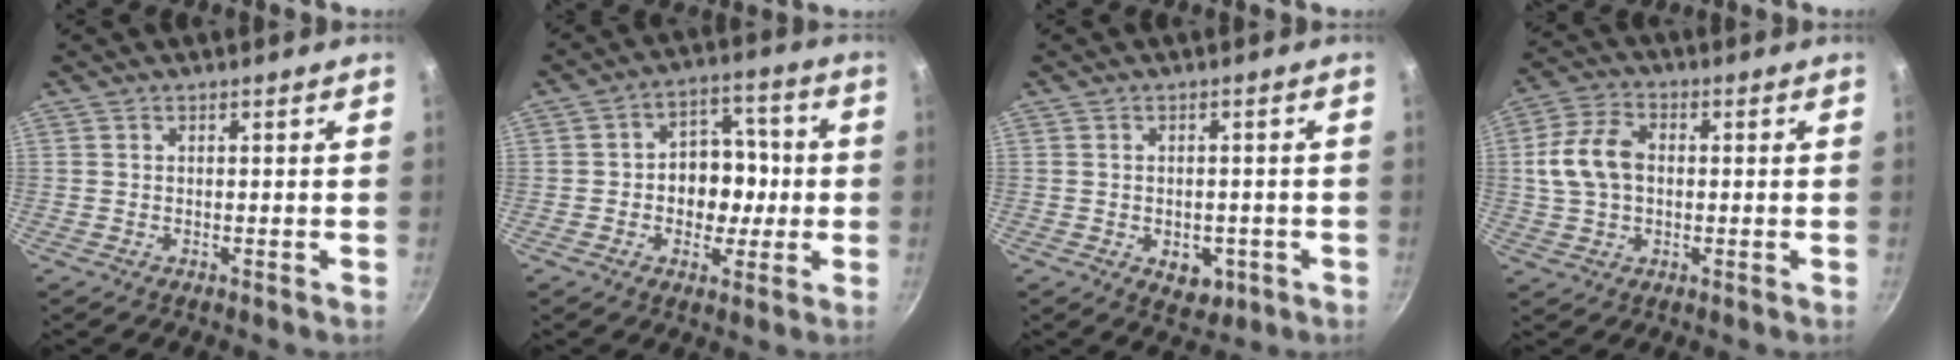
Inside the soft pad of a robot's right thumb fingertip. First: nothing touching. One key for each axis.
{"total": 10.8, "fx": -0.9, "fy": 8.5, "fz": 6.6, "tx": -0.035, "ty": 0.022, "tz": -0.024}
{"total": 5.6, "fx": -2.0, "fy": 3.9, "fz": 3.6, "tx": -0.029, "ty": 0.005, "tz": -0.017}
{"total": 10.1, "fx": 0.6, "fy": 7.0, "fz": 7.2, "tx": -0.131, "ty": 0.020, "tz": 0.006}